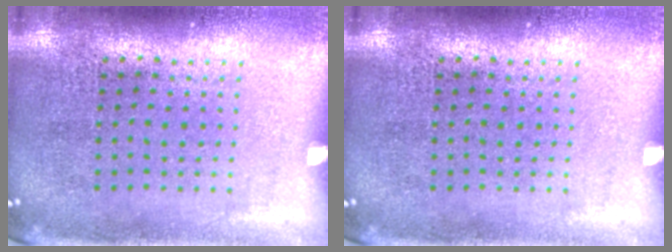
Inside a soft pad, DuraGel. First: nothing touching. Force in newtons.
{"total": 0.0}